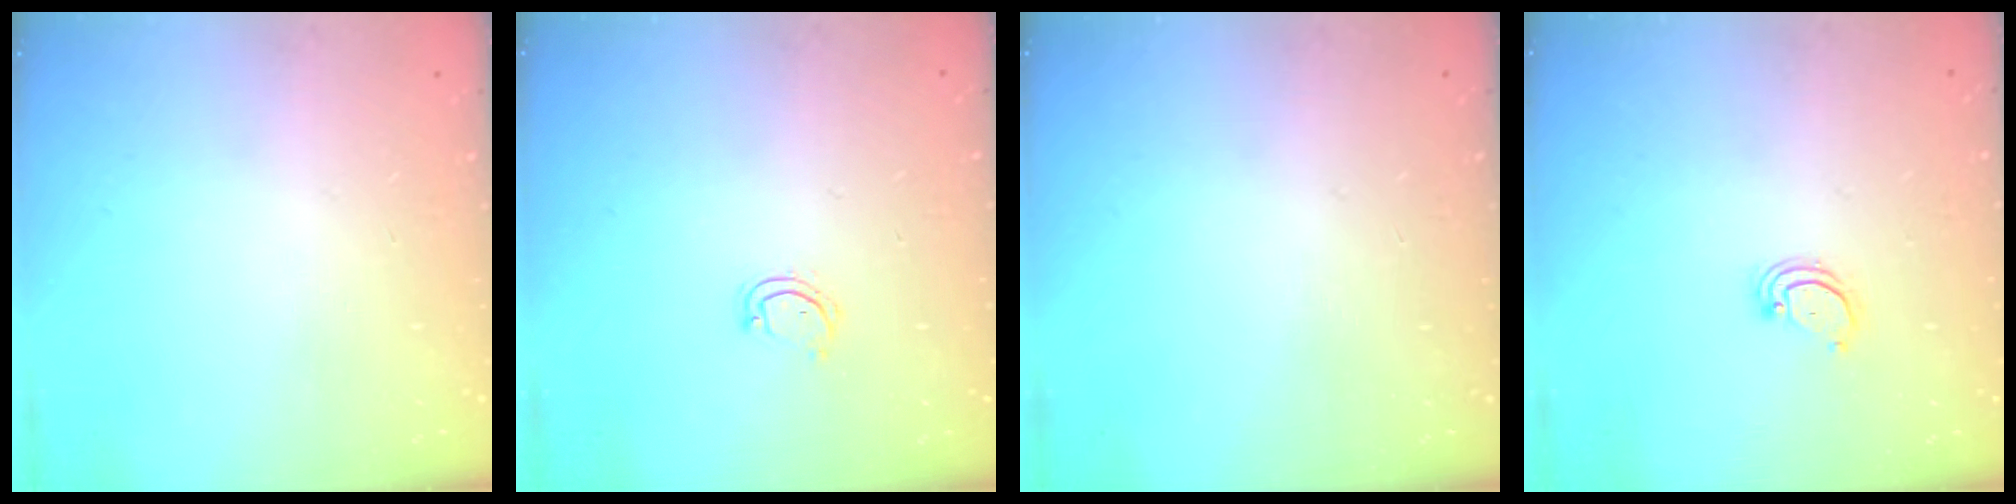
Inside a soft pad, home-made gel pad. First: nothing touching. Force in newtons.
{"total": 3.3, "press": 3.3, "slide": 0.2}
{"total": 0.0}
{"total": 2.3, "press": 2.3, "slide": 0.2}